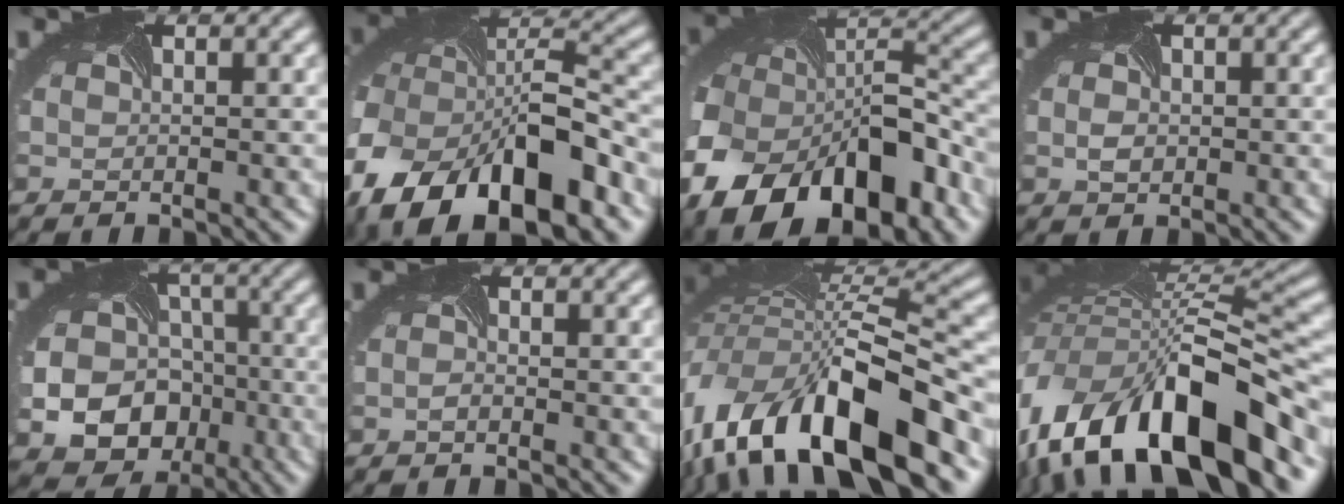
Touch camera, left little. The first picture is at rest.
{"total": 15.4, "force": [-9.5, 7.6, 9.5], "torque": [-0.195, -0.015, -0.161]}
{"total": 14.8, "force": [-7.9, 8.5, 9.1], "torque": [-0.168, -0.020, -0.129]}
{"total": 1.1, "force": [-0.2, 0.9, 0.6], "torque": [-0.018, -0.002, 0.000]}
{"total": 13.1, "force": [-4.6, 11.2, 5.0], "torque": [-0.086, -0.047, -0.077]}
{"total": 0.7, "force": [-0.7, -0.1, 0.1], "torque": [-0.008, -0.005, -0.011]}
{"total": 15.3, "force": [-7.2, 6.2, 12.0], "torque": [-0.213, 0.016, -0.125]}
{"total": 15.7, "force": [-7.3, 6.4, 12.3], "torque": [-0.207, 0.020, -0.127]}